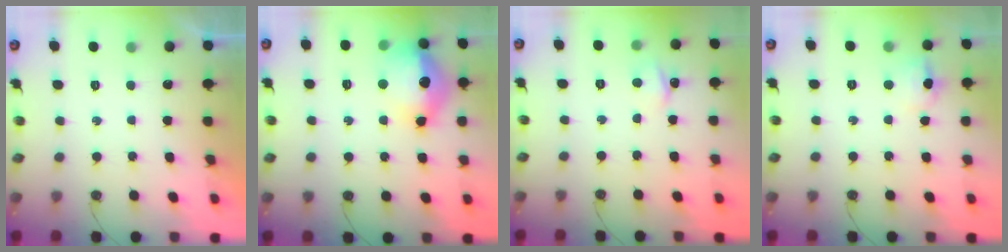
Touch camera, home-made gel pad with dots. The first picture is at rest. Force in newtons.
{"total": 16.2, "press": 16.1, "slide": 1.5}
{"total": 2.9, "press": 2.8, "slide": 0.3}
{"total": 6.7, "press": 6.6, "slide": 1.2}